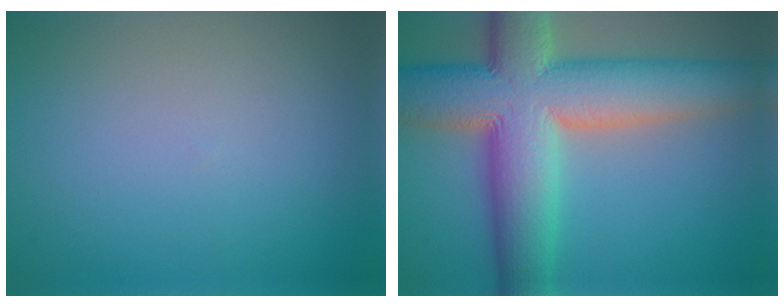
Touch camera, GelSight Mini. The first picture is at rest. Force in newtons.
{"total": 13.8, "press": 13.8, "slide": 0.5}